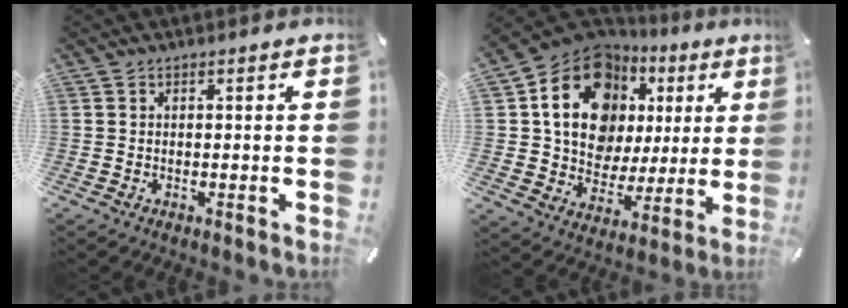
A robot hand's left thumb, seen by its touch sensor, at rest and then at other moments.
{"total": 18.4, "force": [7.3, 13.9, 9.7], "torque": [-0.163, -0.044, 0.131]}